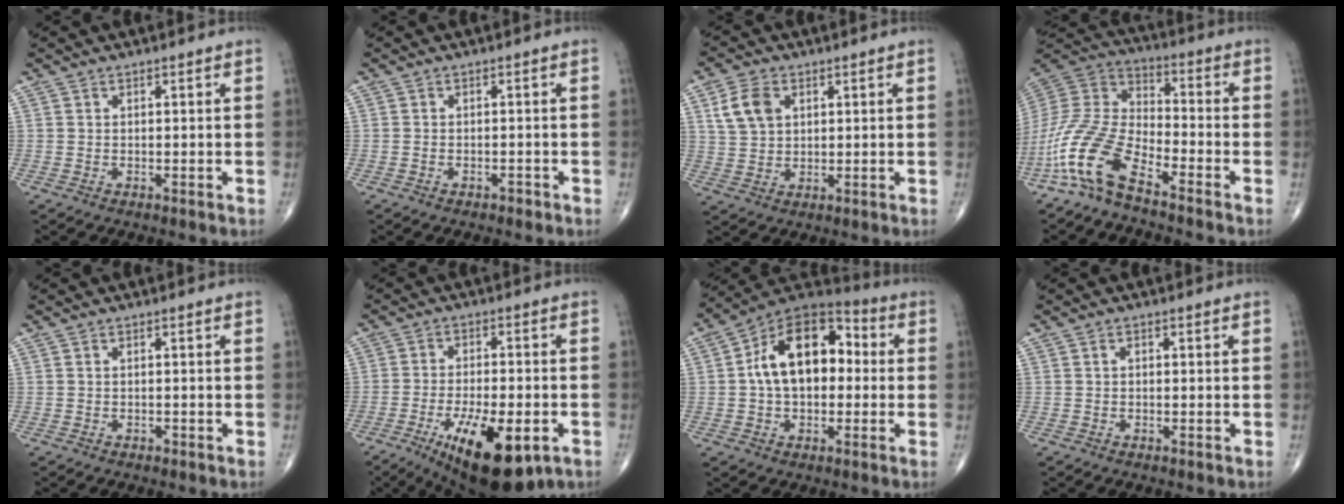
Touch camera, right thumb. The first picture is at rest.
{"total": 1.0, "force": [-0.7, 0.6, 0.4], "torque": [-0.009, 0.007, -0.011]}
{"total": 6.9, "force": [2.5, 4.8, 4.2], "torque": [-0.071, -0.004, 0.051]}
{"total": 12.3, "force": [-8.1, 3.8, 8.5], "torque": [-0.192, 0.066, -0.172]}
{"total": 0.5, "force": [-0.3, 0.4, 0.2], "torque": [-0.002, 0.001, -0.007]}
{"total": 16.9, "force": [-7.2, 6.4, 13.9], "torque": [-0.210, 0.004, -0.097]}
{"total": 16.9, "force": [1.3, 10.5, 13.1], "torque": [-0.184, 0.040, 0.011]}
{"total": 0.8, "force": [0.0, 0.5, 0.6], "torque": [-0.005, 0.005, -0.002]}